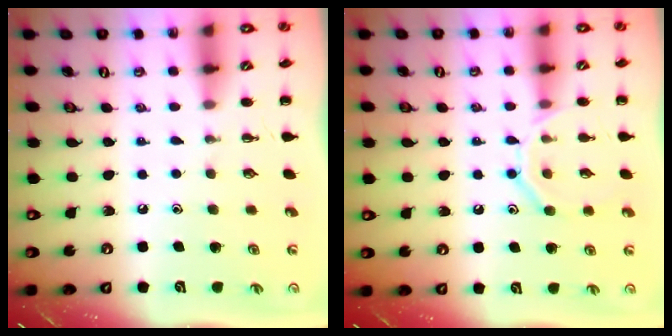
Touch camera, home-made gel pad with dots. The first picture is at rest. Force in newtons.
{"total": 10.6, "press": 10.5, "slide": 1.5}